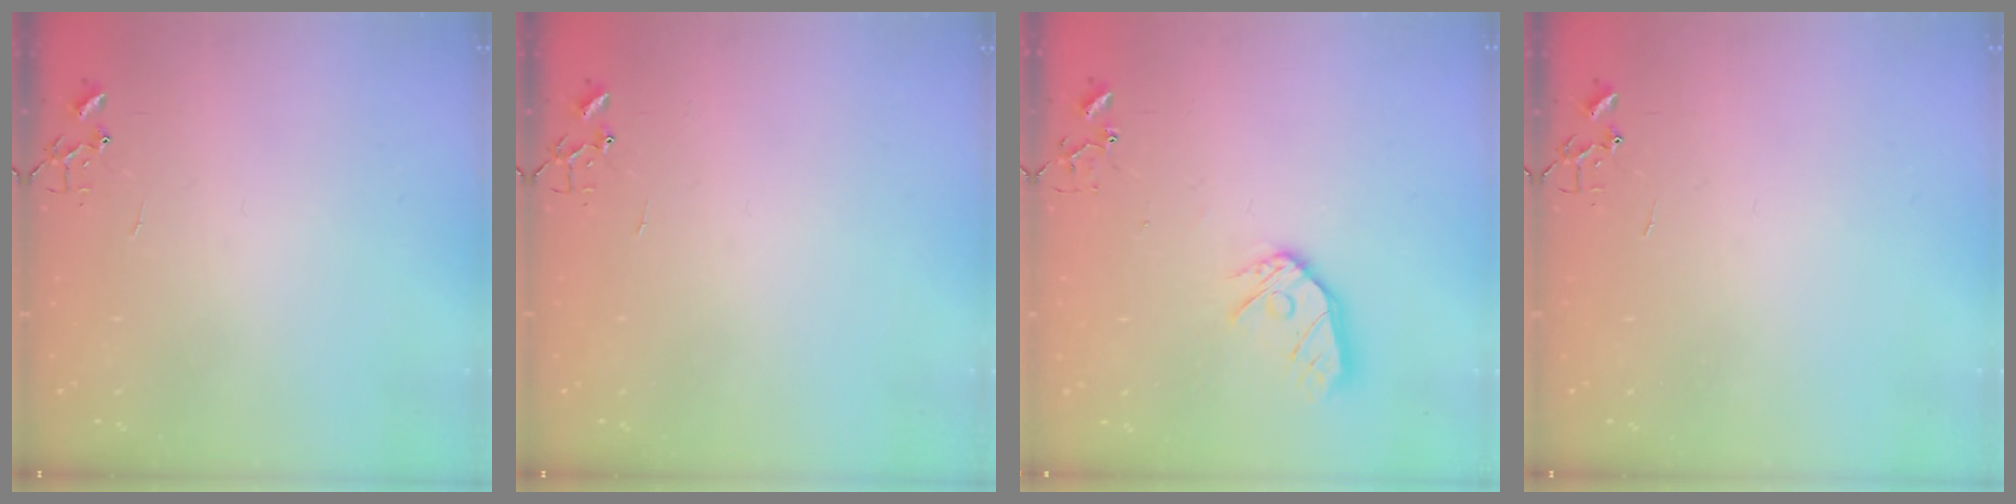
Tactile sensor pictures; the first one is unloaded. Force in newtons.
{"total": 0.0}
{"total": 11.3, "press": 11.2, "slide": 1.3}
{"total": 0.0}